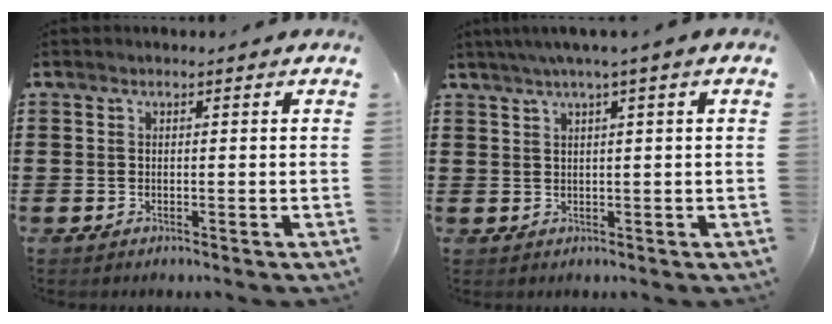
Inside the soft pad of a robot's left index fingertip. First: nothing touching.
{"total": 2.2, "force": [1.0, -0.5, 1.9], "torque": [-0.036, -0.003, 0.016]}